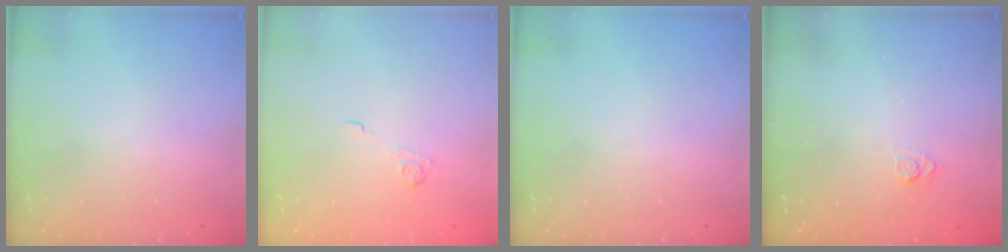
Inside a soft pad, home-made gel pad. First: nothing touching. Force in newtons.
{"total": 3.8, "press": 3.5, "slide": 1.4}
{"total": 0.0}
{"total": 2.5, "press": 2.1, "slide": 1.4}